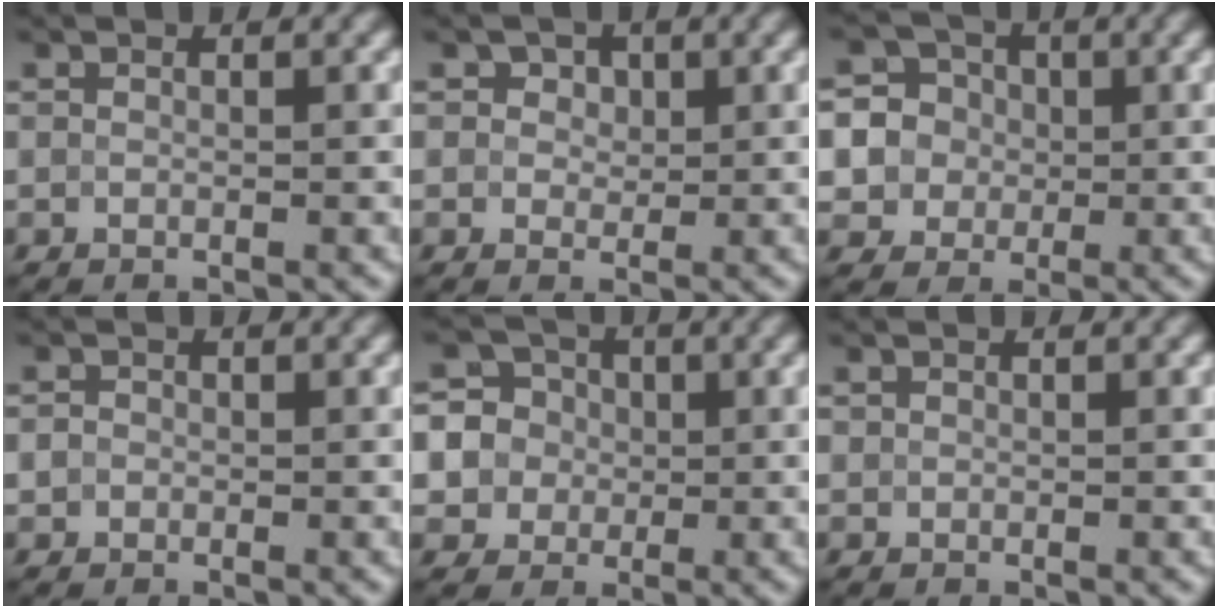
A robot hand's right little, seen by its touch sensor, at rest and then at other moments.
{"total": 2.5, "force": [1.2, 1.7, 1.3], "torque": [-0.021, 0.010, 0.008]}
{"total": 7.7, "force": [0.7, 7.3, 2.4], "torque": [-0.067, 0.038, 0.007]}
{"total": 0.7, "force": [-0.1, 0.7, 0.2], "torque": [-0.001, 0.000, -0.006]}
{"total": 8.7, "force": [0.9, 8.2, 2.7], "torque": [-0.080, 0.036, 0.008]}
{"total": 0.0}